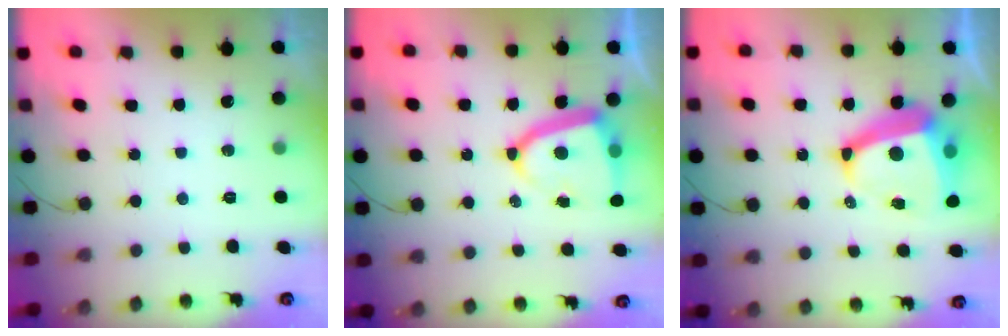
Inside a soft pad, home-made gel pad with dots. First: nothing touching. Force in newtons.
{"total": 12.1, "press": 12.0, "slide": 1.5}
{"total": 11.8, "press": 11.7, "slide": 1.3}